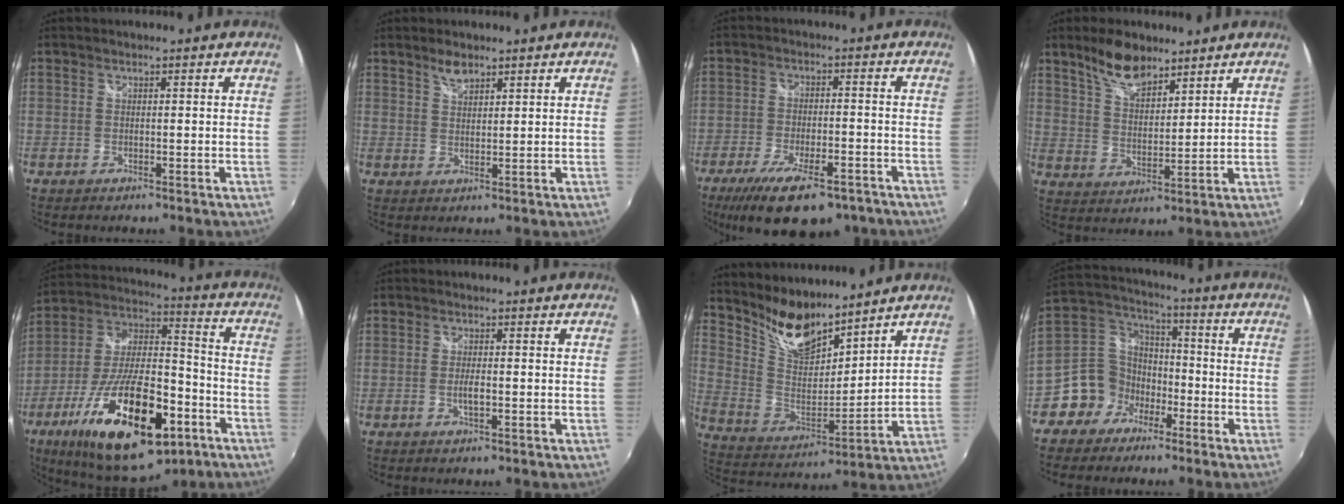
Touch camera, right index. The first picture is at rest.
{"total": 3.1, "force": [2.4, 1.3, 1.5], "torque": [-0.024, 0.003, 0.043]}
{"total": 16.8, "force": [-11.6, 6.2, 10.5], "torque": [-0.209, -0.037, -0.174]}
{"total": 8.9, "force": [6.7, 3.6, 4.6], "torque": [-0.082, 0.007, 0.127]}
{"total": 28.1, "force": [-13.4, 10.9, 22.1], "torque": [-0.404, -0.034, -0.213]}
{"total": 1.9, "force": [-0.6, 0.4, 1.8], "torque": [-0.035, -0.003, -0.011]}
{"total": 12.3, "force": [10.6, 3.9, 5.1], "torque": [-0.111, -0.010, 0.212]}
{"total": 10.5, "force": [-5.8, 8.4, 2.2], "torque": [-0.062, 0.043, -0.109]}